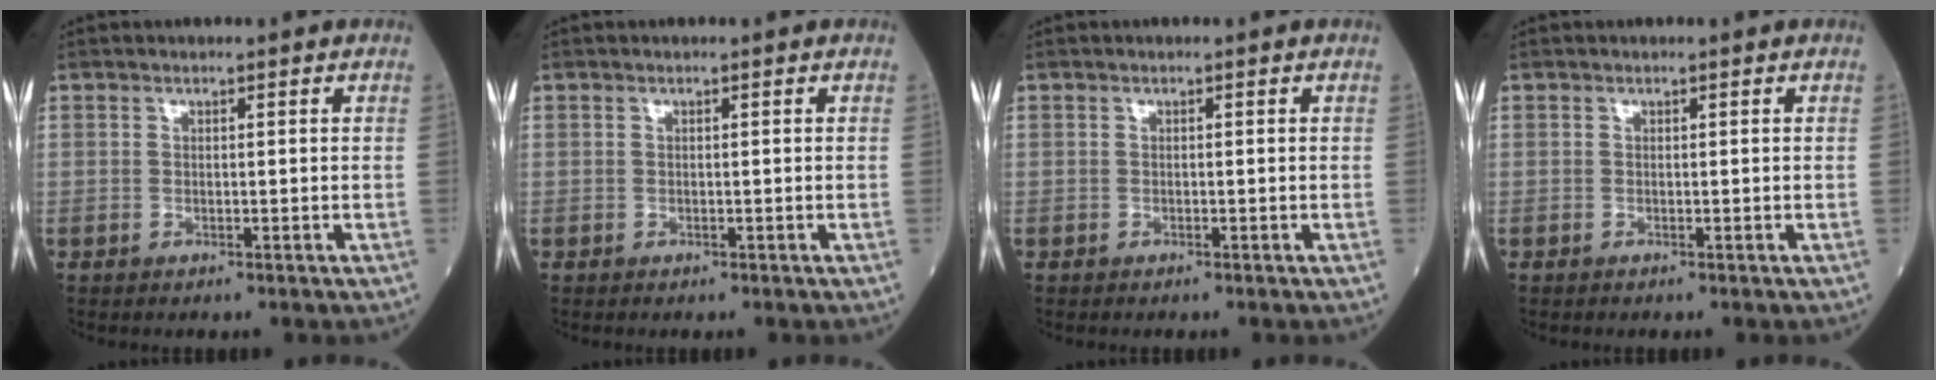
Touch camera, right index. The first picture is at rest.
{"total": 0.0}
{"total": 0.0}
{"total": 0.0}